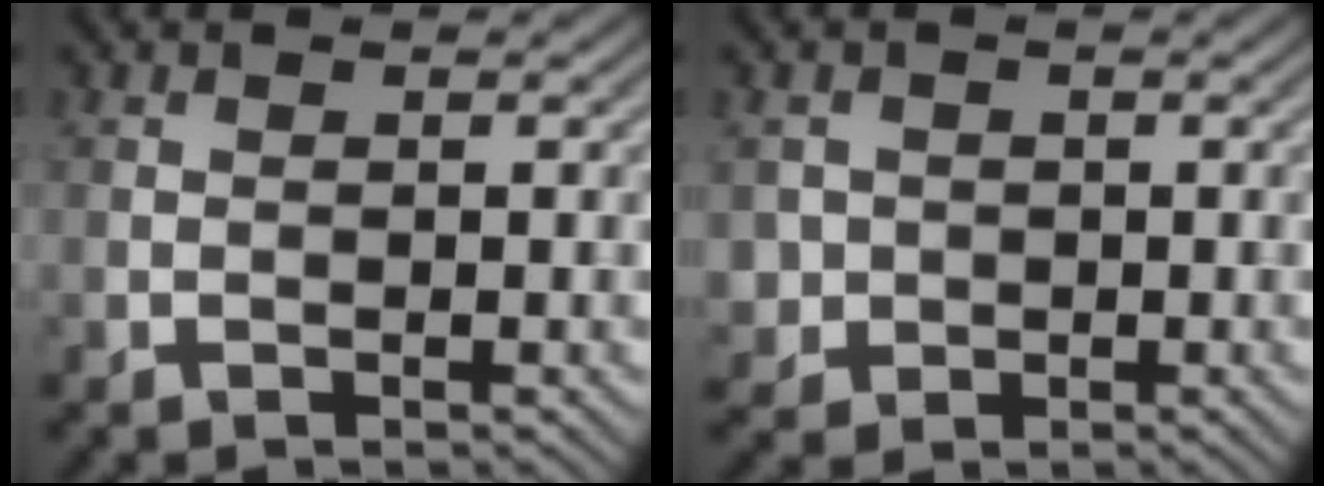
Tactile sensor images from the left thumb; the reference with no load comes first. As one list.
[{"total": 2.6, "force": [-0.1, 2.6, 0.3], "torque": [-0.006, -0.008, -0.003]}]